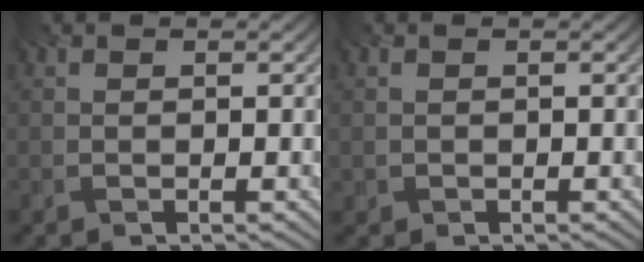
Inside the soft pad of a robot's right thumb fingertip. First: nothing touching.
{"total": 0.6, "force": [-0.1, 0.6, 0.0], "torque": [-0.001, -0.006, -0.002]}